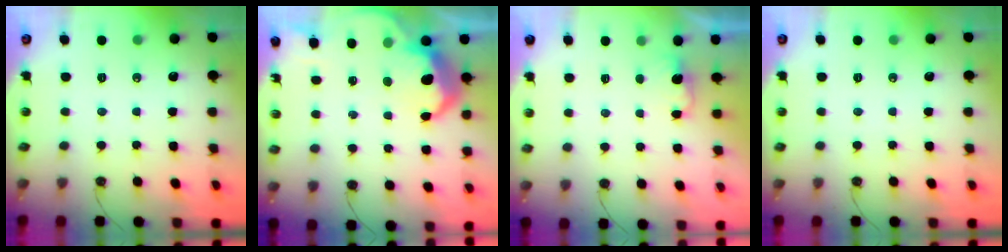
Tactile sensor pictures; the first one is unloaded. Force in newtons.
{"total": 7.3, "press": 7.3, "slide": 0.4}
{"total": 1.6, "press": 1.4, "slide": 0.8}
{"total": 0.0}